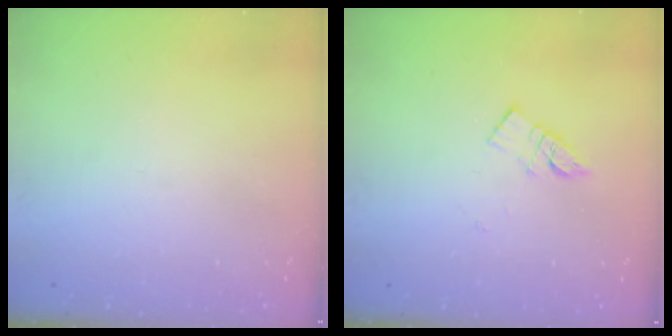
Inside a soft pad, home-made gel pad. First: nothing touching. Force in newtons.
{"total": 7.1, "press": 7.1, "slide": 0.2}